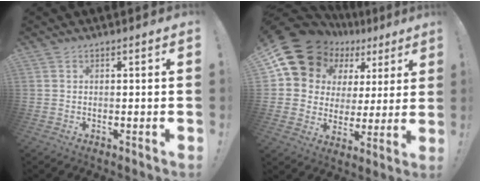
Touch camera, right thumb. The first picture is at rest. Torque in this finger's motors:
{"motor_torque": [2.31, 2.71, 0.47, 0.24, 0.08]}